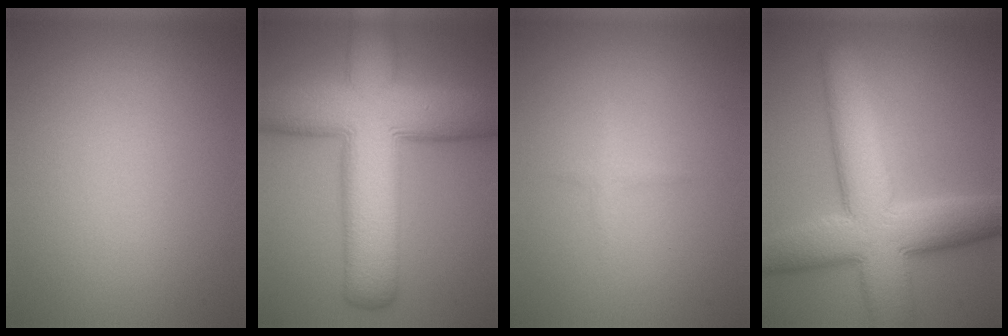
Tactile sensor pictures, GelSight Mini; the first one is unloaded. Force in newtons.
{"total": 14.2, "press": 14.1, "slide": 0.7}
{"total": 0.7, "press": 0.7, "slide": 0.1}
{"total": 11.2, "press": 11.2, "slide": 0.4}